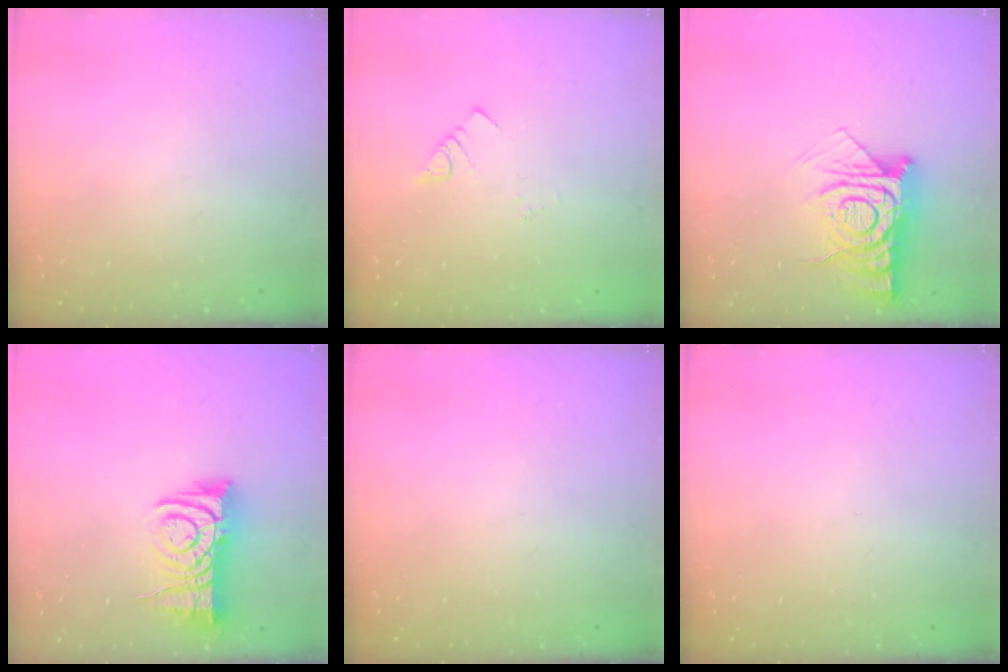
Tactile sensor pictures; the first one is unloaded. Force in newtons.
{"total": 1.9, "press": 1.9, "slide": 0.1}
{"total": 12.8, "press": 12.8, "slide": 1.0}
{"total": 10.7, "press": 10.6, "slide": 1.2}
{"total": 0.0}
{"total": 0.0}